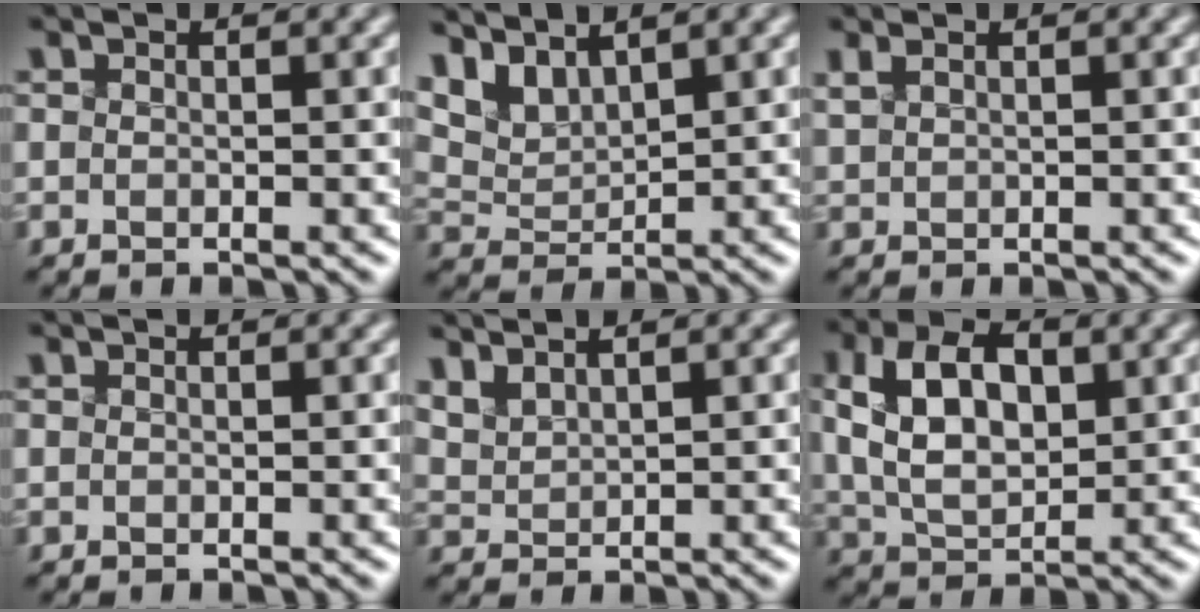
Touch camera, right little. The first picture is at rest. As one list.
[{"total": 3.9, "force": [3.0, 1.5, 2.0], "torque": [-0.054, 0.003, 0.063]}, {"total": 0.7, "force": [0.4, 0.3, 0.5], "torque": [-0.017, 0.005, 0.017]}, {"total": 0.0}, {"total": 2.5, "force": [1.9, 1.1, 1.2], "torque": [-0.042, 0.014, 0.050]}, {"total": 7.3, "force": [1.7, 4.3, 5.7], "torque": [-0.110, 0.014, 0.035]}]